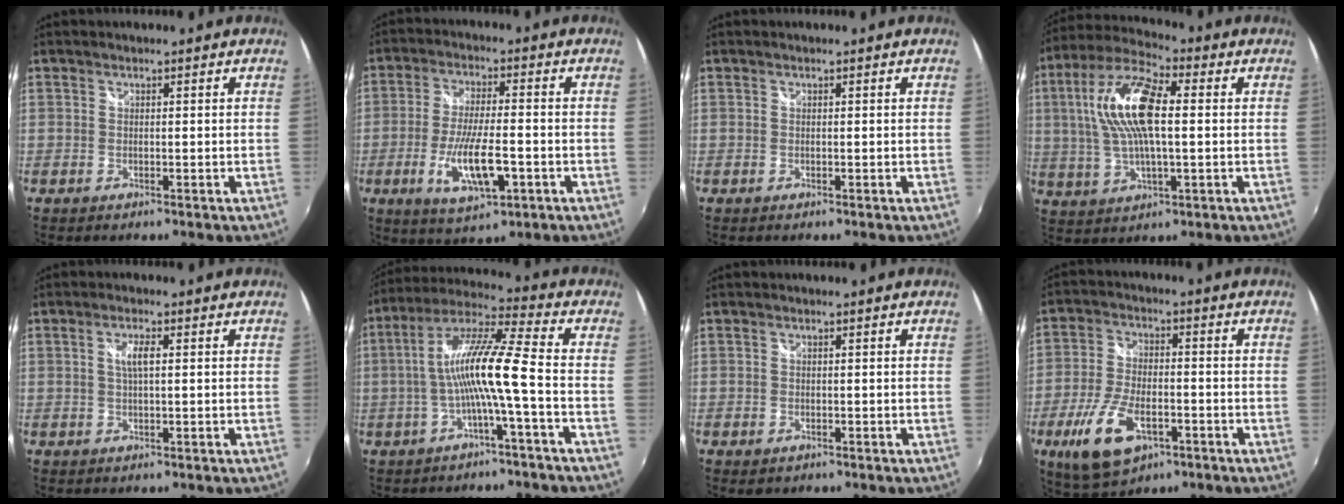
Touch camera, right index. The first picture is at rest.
{"total": 10.9, "force": [-3.7, 3.0, 9.8], "torque": [-0.190, -0.018, -0.061]}
{"total": 0.0}
{"total": 15.1, "force": [2.2, 5.6, 13.9], "torque": [-0.274, 0.018, 0.035]}
{"total": 2.9, "force": [0.5, 0.6, 2.8], "torque": [-0.052, 0.001, 0.009]}
{"total": 11.8, "force": [-2.5, -0.4, 11.5], "torque": [-0.219, 0.012, -0.043]}
{"total": 1.4, "force": [-0.6, 1.1, 0.5], "torque": [-0.010, -0.006, -0.010]}
{"total": 12.9, "force": [-5.9, 6.4, 9.6], "torque": [-0.209, -0.019, -0.102]}